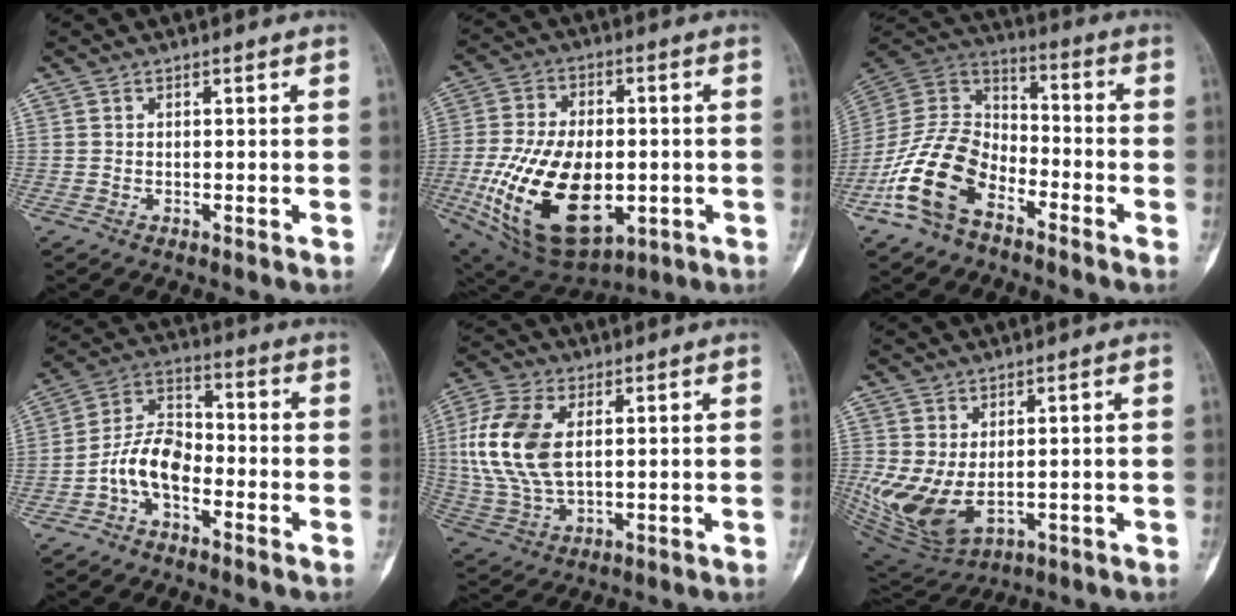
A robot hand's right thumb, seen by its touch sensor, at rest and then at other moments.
{"total": 23.9, "force": [-4.7, 14.0, 18.9], "torque": [-0.336, -0.003, -0.054]}
{"total": 16.1, "force": [-8.6, 9.4, 9.9], "torque": [-0.185, 0.066, -0.174]}
{"total": 8.9, "force": [-3.6, 5.1, 6.4], "torque": [-0.113, 0.044, -0.081]}
{"total": 14.3, "force": [2.6, 8.1, 11.5], "torque": [-0.252, 0.000, 0.051]}
{"total": 11.0, "force": [-0.2, 6.5, 8.8], "torque": [-0.175, -0.010, 0.025]}